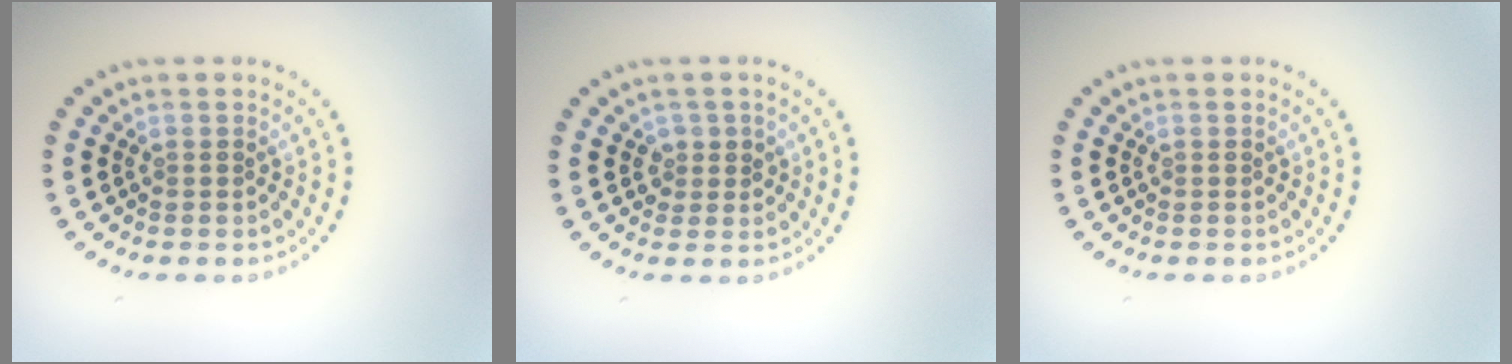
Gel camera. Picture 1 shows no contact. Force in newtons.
{"total": 1.4, "press": 1.2, "slide": 0.6}
{"total": 0.0}